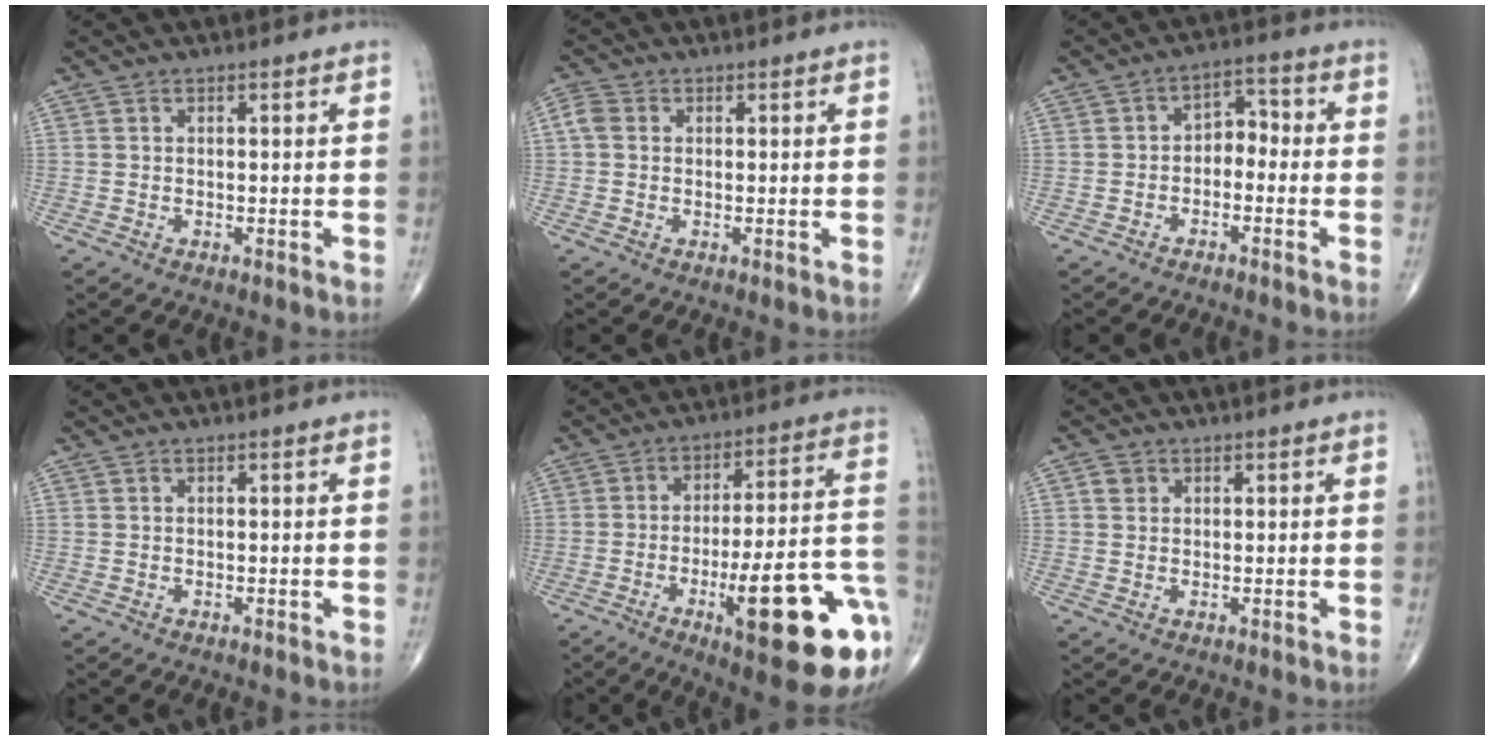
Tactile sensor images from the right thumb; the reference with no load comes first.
{"total": 2.7, "force": [0.4, 2.2, 1.5], "torque": [-0.035, 0.009, 0.002]}
{"total": 4.7, "force": [-1.4, 3.3, 3.1], "torque": [-0.022, 0.036, -0.036]}
{"total": 0.0}
{"total": 23.7, "force": [-8.4, 5.4, 21.5], "torque": [-0.253, 0.026, -0.108]}
{"total": 1.7, "force": [0.6, 1.5, 0.6], "torque": [-0.003, 0.000, 0.007]}